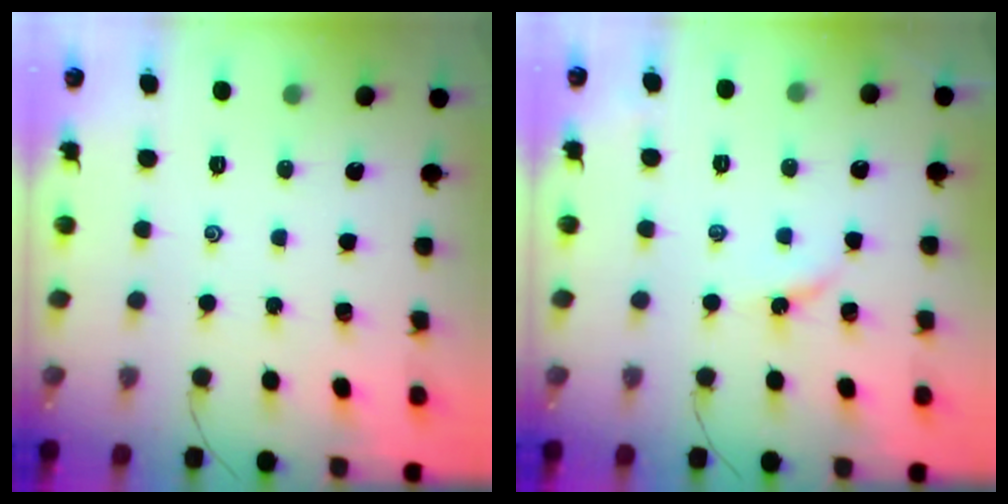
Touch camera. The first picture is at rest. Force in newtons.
{"total": 2.9, "press": 2.9, "slide": 0.3}